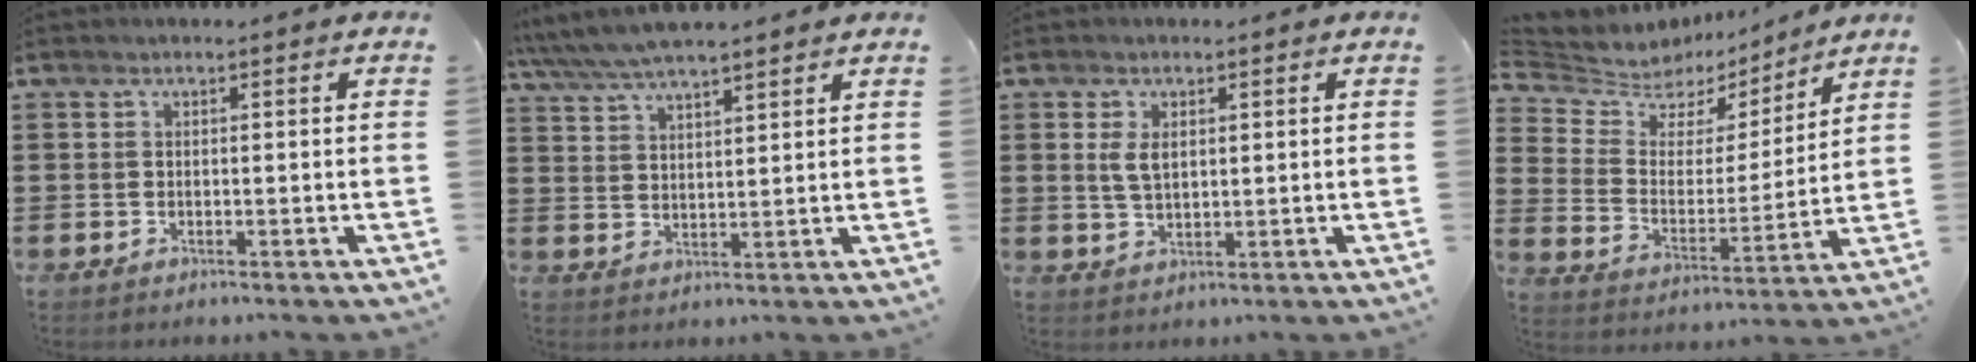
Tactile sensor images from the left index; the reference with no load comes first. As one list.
[{"total": 5.4, "force": [4.9, 0.8, 2.1], "torque": [-0.057, -0.016, 0.089]}, {"total": 3.3, "force": [1.0, 1.8, 2.6], "torque": [-0.065, 0.005, 0.016]}, {"total": 5.8, "force": [4.8, 3.1, 0.5], "torque": [-0.052, -0.035, 0.082]}]